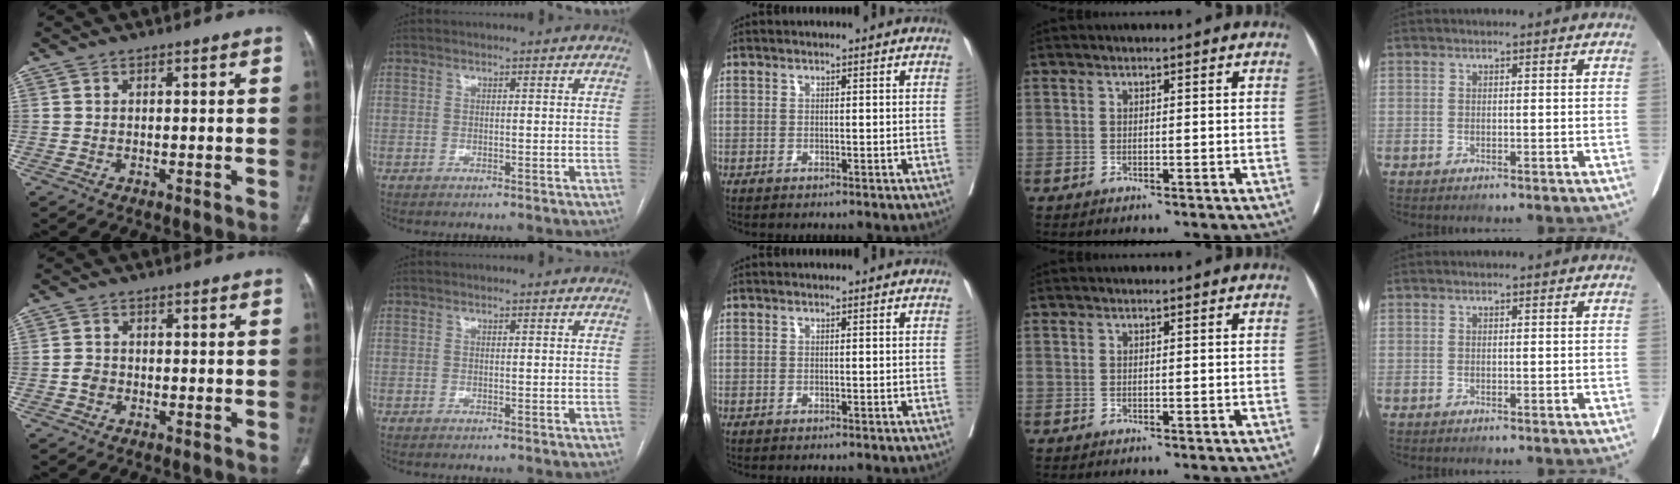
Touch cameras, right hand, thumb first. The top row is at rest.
{"thumb": {"total": 1.9, "force": [-0.6, 1.6, 1.0], "torque": [-0.013, 0.006, -0.015]}}